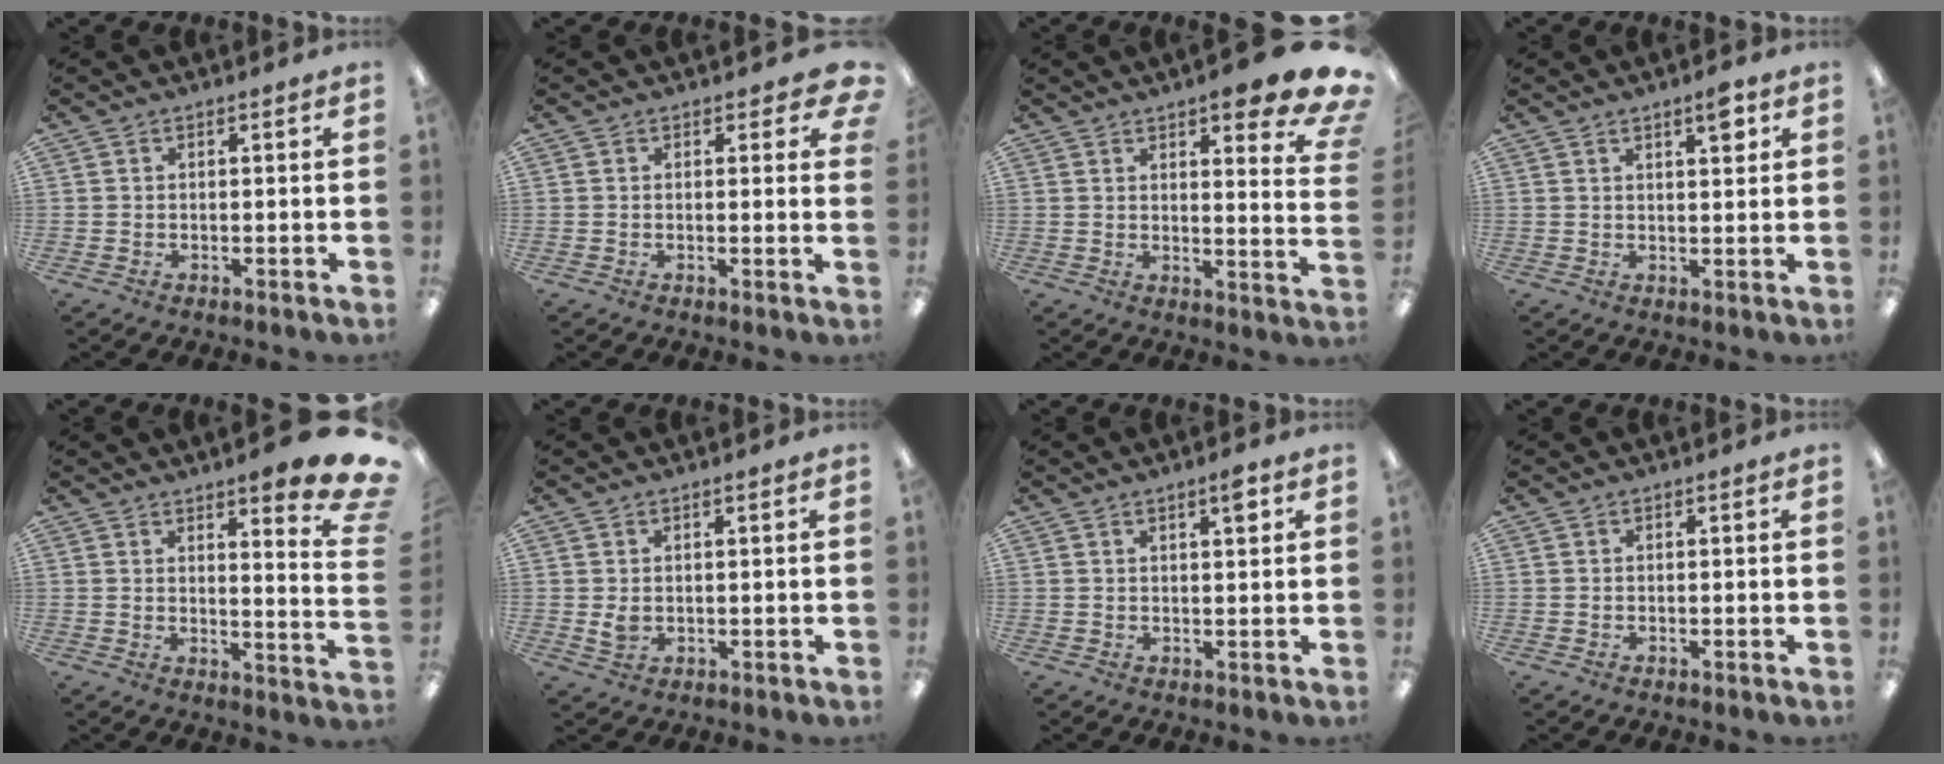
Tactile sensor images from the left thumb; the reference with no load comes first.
{"total": 3.8, "force": [1.8, 1.8, 2.7], "torque": [-0.024, -0.005, 0.028]}
{"total": 11.6, "force": [7.7, 2.8, 8.2], "torque": [-0.091, -0.057, 0.122]}
{"total": 4.7, "force": [2.8, 1.3, 3.6], "torque": [-0.045, -0.010, 0.041]}
{"total": 11.2, "force": [8.0, 1.9, 7.6], "torque": [-0.099, -0.063, 0.133]}
{"total": 2.7, "force": [0.6, 1.8, 1.9], "torque": [-0.029, 0.001, 0.010]}
{"total": 3.2, "force": [2.0, 0.6, 2.5], "torque": [-0.038, -0.004, 0.030]}
{"total": 0.0}